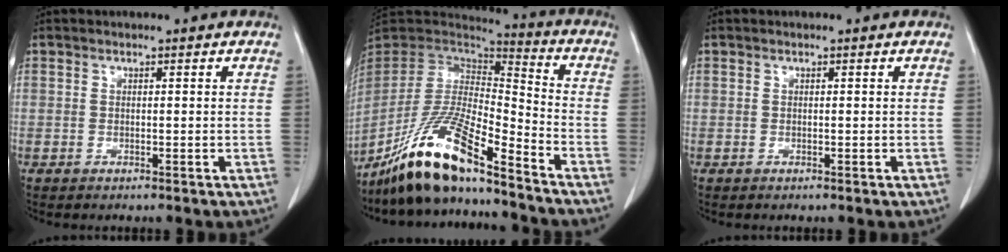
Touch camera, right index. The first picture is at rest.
{"total": 18.2, "force": [-13.4, 2.8, 12.0], "torque": [-0.255, -0.027, -0.254]}
{"total": 0.0}